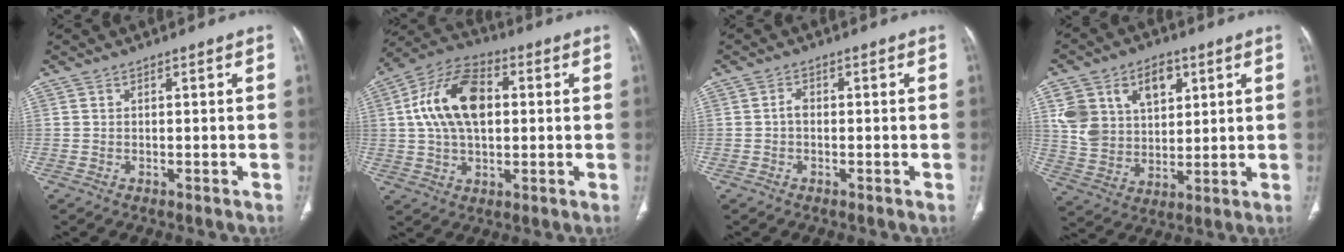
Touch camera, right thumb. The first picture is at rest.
{"total": 15.6, "force": [2.4, 9.4, 12.3], "torque": [-0.219, 0.021, 0.036]}
{"total": 1.6, "force": [-0.3, 1.1, 1.2], "torque": [-0.018, 0.005, -0.010]}
{"total": 15.3, "force": [5.8, 10.8, 9.3], "torque": [-0.126, -0.009, 0.118]}